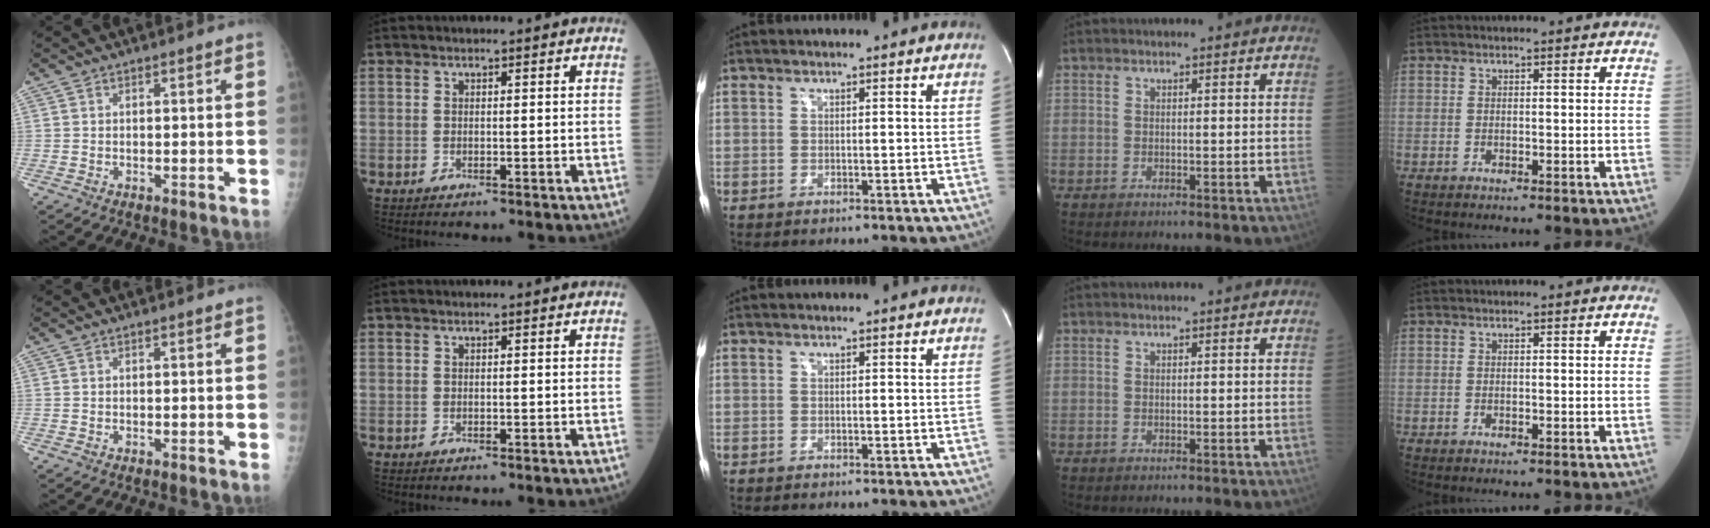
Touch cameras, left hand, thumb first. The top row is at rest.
{}